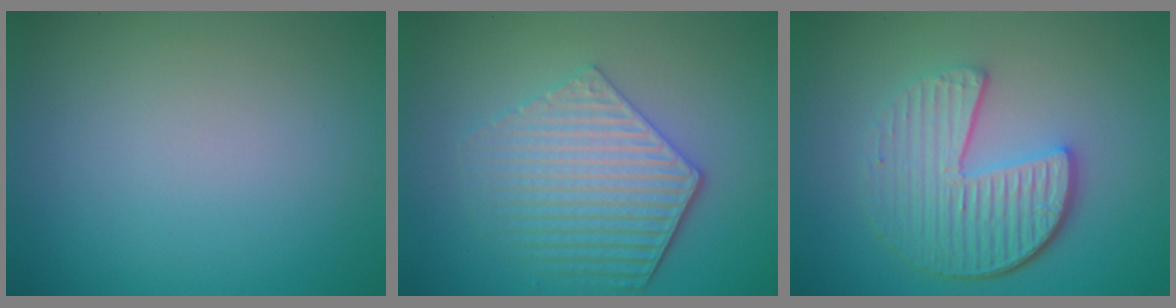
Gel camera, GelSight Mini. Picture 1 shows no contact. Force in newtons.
{"total": 5.5, "press": 4.4, "slide": 3.2}
{"total": 5.9, "press": 4.3, "slide": 4.1}